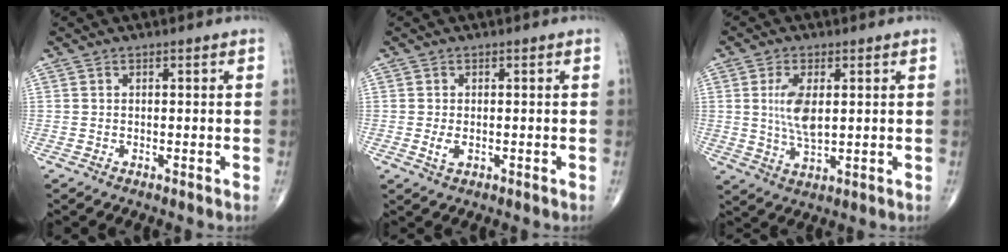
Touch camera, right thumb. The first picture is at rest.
{"total": 2.0, "force": [-0.3, 1.1, 1.7], "torque": [-0.036, -0.005, -0.006]}
{"total": 7.6, "force": [1.3, 3.6, 6.6], "torque": [-0.124, -0.011, 0.029]}